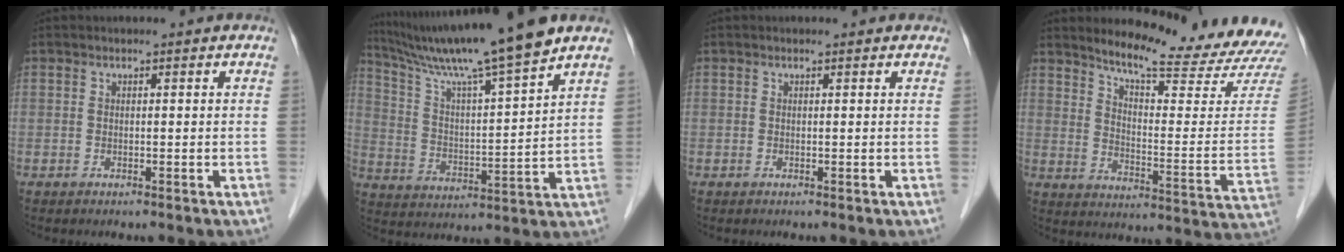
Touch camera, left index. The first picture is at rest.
{"total": 16.1, "force": [13.5, -2.2, 8.5], "torque": [-0.152, -0.008, 0.225]}
{"total": 0.0}
{"total": 20.3, "force": [19.2, 0.8, 6.7], "torque": [-0.099, -0.112, 0.235]}